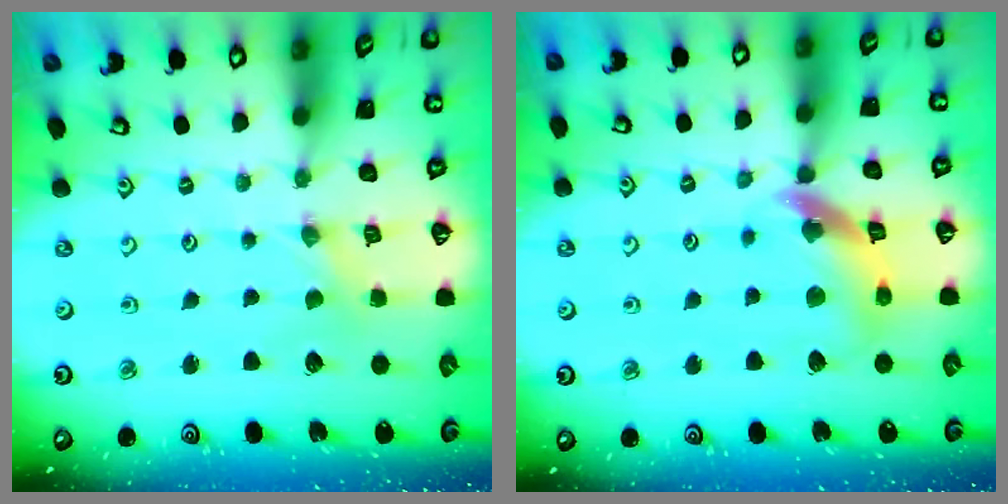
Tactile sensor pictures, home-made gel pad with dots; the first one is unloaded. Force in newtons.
{"total": 13.1, "press": 13.0, "slide": 1.7}